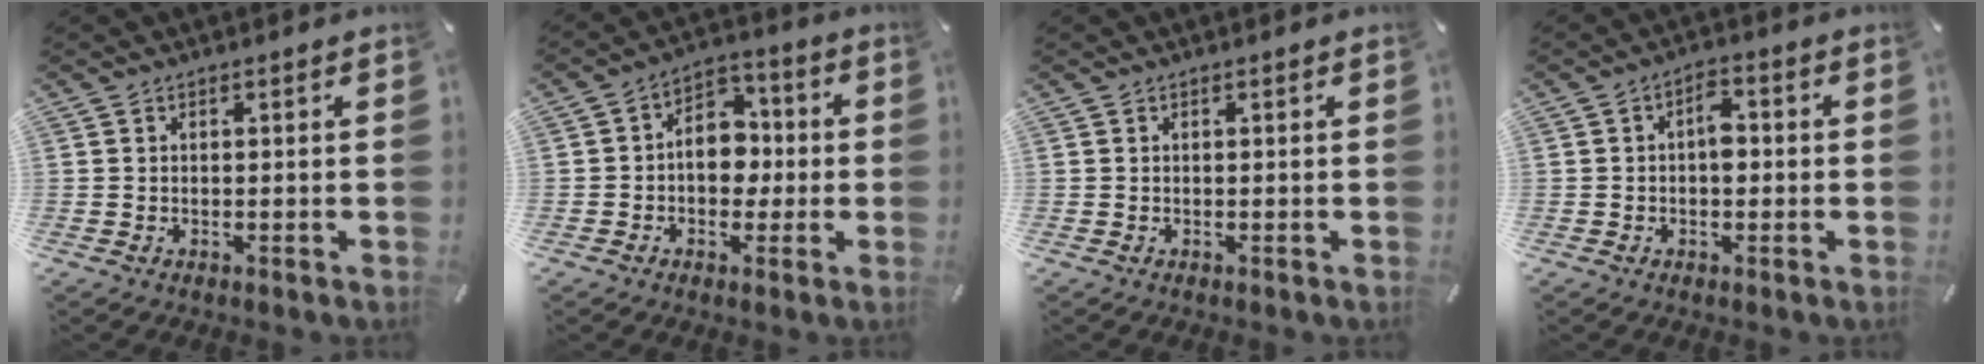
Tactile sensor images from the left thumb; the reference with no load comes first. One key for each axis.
{"total": 8.3, "fx": -1.2, "fy": 6.6, "fz": 4.8, "tx": -0.084, "ty": 0.015, "tz": -0.023}
{"total": 0.0}
{"total": 4.4, "fx": -0.2, "fy": 2.6, "fz": 3.5, "tx": -0.052, "ty": 0.007, "tz": -0.008}